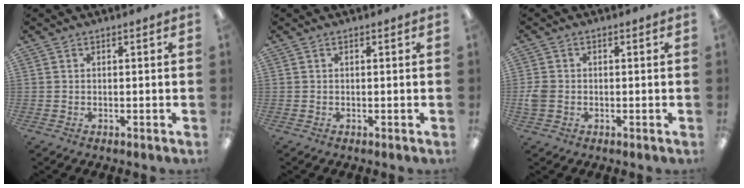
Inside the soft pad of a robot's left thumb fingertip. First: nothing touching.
{"total": 0.0}
{"total": 3.6, "force": [-0.7, 2.9, 2.0], "torque": [-0.024, 0.005, -0.012]}